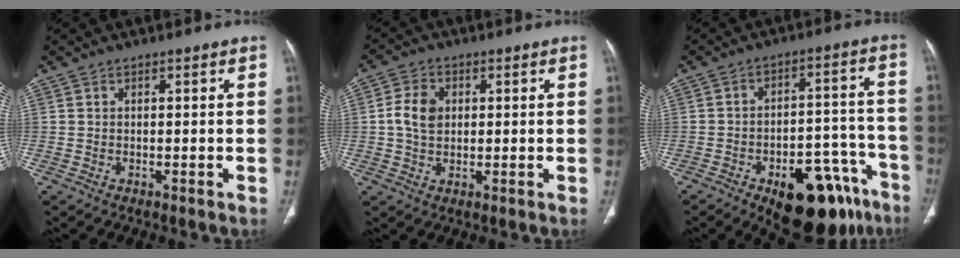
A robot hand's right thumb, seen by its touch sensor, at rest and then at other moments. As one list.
[{"total": 5.9, "force": [0.8, 4.3, 3.9], "torque": [-0.069, 0.003, 0.012]}, {"total": 20.2, "force": [-11.8, 9.4, 13.5], "torque": [-0.115, 0.078, -0.158]}]